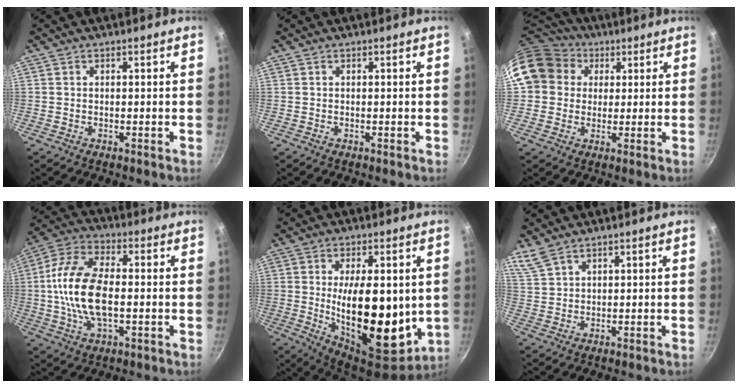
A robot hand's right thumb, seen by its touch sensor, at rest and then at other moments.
{"total": 0.0}
{"total": 14.8, "force": [4.3, 12.9, 5.9], "torque": [-0.099, 0.027, 0.067]}
{"total": 15.6, "force": [-0.6, 8.2, 13.3], "torque": [-0.254, 0.026, -0.025]}
{"total": 20.5, "force": [0.0, 9.8, 18.0], "torque": [-0.251, -0.033, 0.011]}
{"total": 4.1, "force": [3.4, 1.3, 1.7], "torque": [-0.037, -0.007, 0.080]}